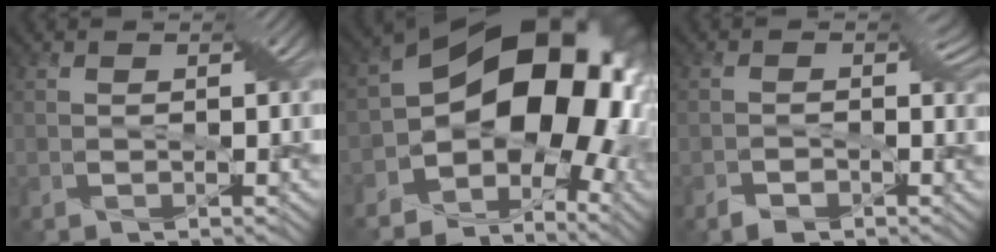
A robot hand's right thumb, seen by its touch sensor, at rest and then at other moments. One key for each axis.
{"total": 14.8, "fx": -0.2, "fy": 10.2, "fz": 10.7, "tx": -0.166, "ty": -0.020, "tz": 0.008}
{"total": 1.7, "fx": -1.3, "fy": 0.8, "fz": 0.8, "tx": -0.025, "ty": -0.006, "tz": -0.028}